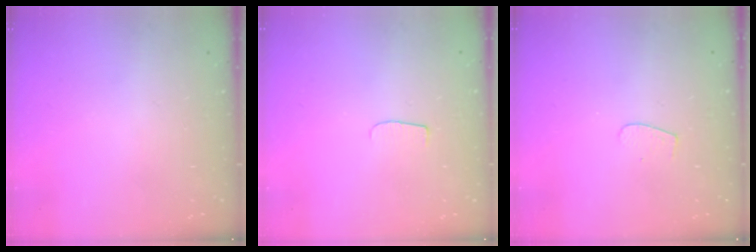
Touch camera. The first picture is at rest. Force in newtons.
{"total": 4.5, "press": 4.4, "slide": 0.5}
{"total": 4.0, "press": 4.0, "slide": 0.4}